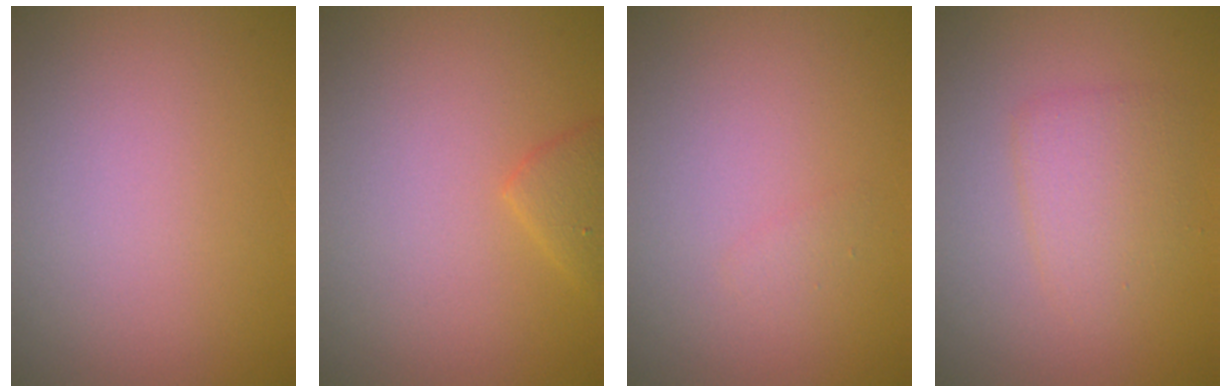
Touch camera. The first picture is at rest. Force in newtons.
{"total": 1.6, "press": 1.6, "slide": 0.2}
{"total": 0.6, "press": 0.6, "slide": 0.0}
{"total": 2.5, "press": 2.5, "slide": 0.1}